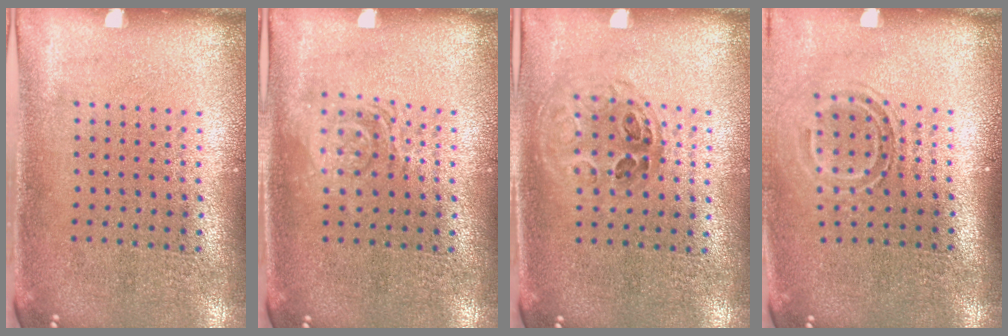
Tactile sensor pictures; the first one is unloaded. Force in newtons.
{"total": 1.2, "press": 1.2, "slide": 0.2}
{"total": 0.9, "press": 0.9, "slide": 0.2}
{"total": 1.6, "press": 1.0, "slide": 1.2}